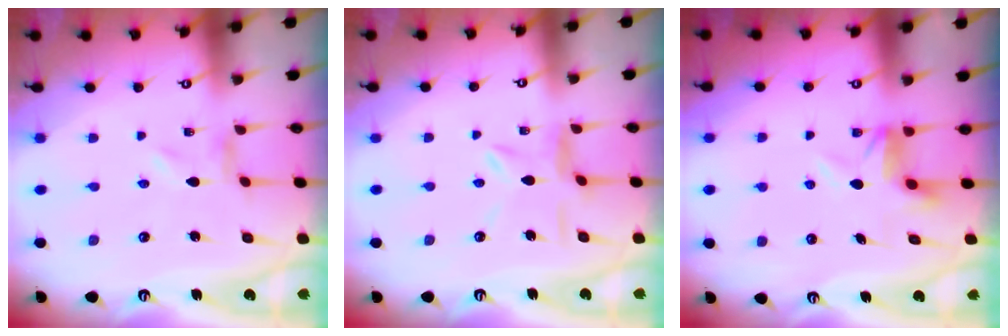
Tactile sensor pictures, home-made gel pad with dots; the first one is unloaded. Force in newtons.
{"total": 6.9, "press": 6.9, "slide": 0.5}
{"total": 4.8, "press": 4.8, "slide": 0.3}